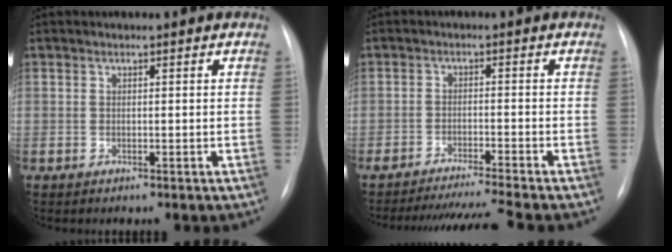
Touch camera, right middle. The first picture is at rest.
{"total": 9.5, "force": [-8.6, -1.9, 3.5], "torque": [-0.045, -0.014, -0.139]}